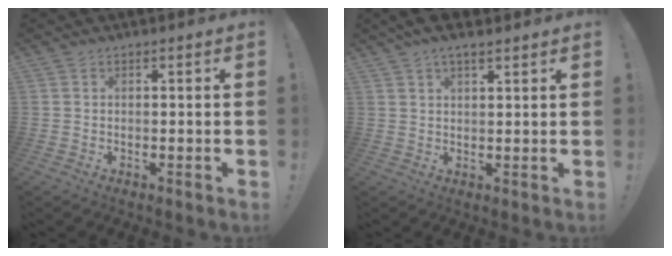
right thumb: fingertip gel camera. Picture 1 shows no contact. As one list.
[{"total": 5.6, "force": [4.0, 1.9, 3.4], "torque": [-0.052, -0.014, 0.073]}]